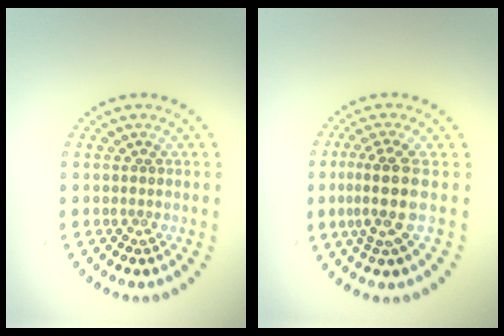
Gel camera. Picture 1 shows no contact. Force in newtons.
{"total": 3.7, "press": 2.9, "slide": 2.4}